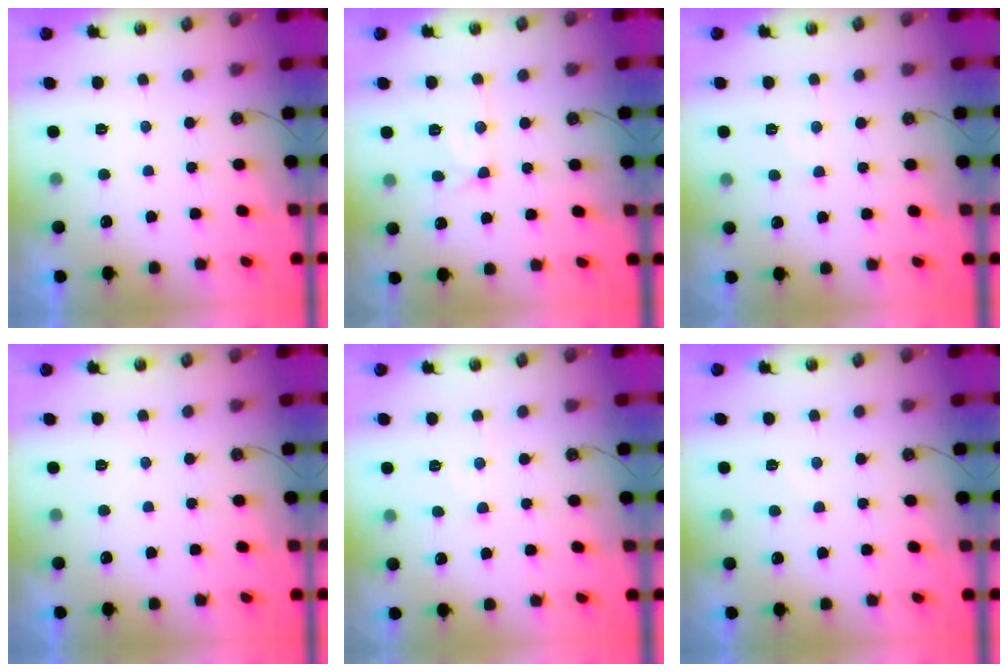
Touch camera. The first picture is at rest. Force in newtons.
{"total": 12.3, "press": 12.2, "slide": 1.1}
{"total": 4.5, "press": 4.4, "slide": 0.8}
{"total": 0.0}
{"total": 5.2, "press": 5.1, "slide": 0.8}
{"total": 4.6, "press": 4.5, "slide": 0.6}